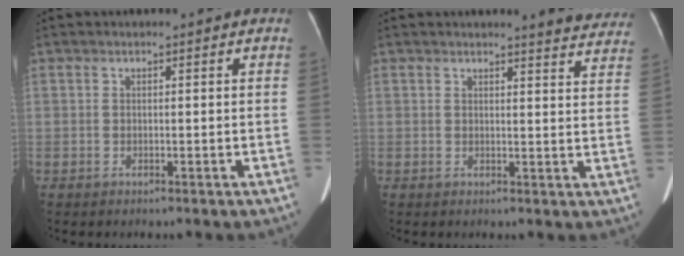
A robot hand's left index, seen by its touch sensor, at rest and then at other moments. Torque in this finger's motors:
{"motor_torque": [0.17, -0.32, 0.01, 0.03]}